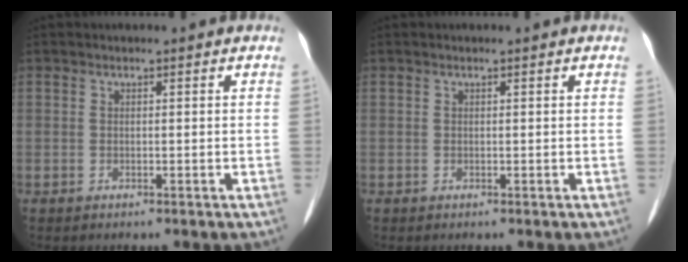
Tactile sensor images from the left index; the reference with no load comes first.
{"total": 0.0}